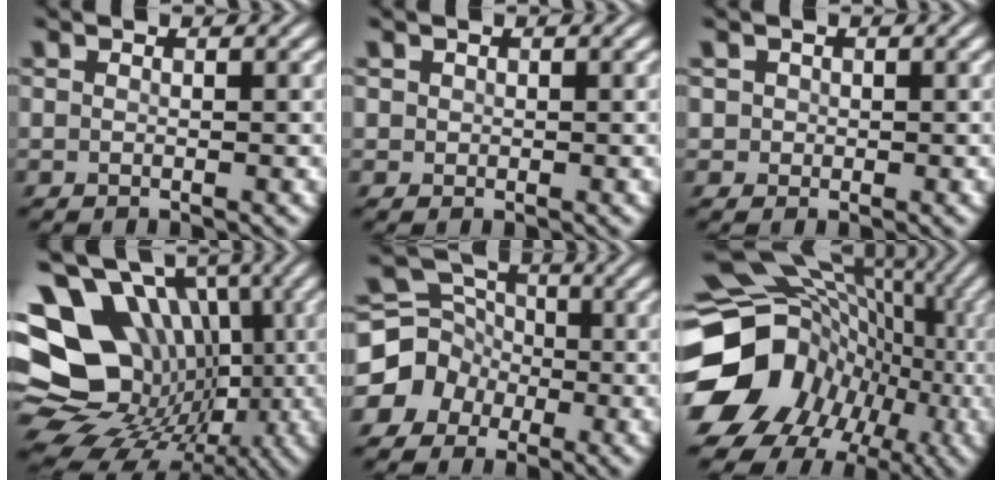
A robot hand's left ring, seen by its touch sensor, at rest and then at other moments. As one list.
[{"total": 0.7, "force": [0.2, 0.7, 0.1], "torque": [0.004, -0.003, 0.005]}, {"total": 1.2, "force": [0.3, 1.1, 0.1], "torque": [0.008, -0.002, 0.007]}, {"total": 19.2, "force": [1.1, 15.7, 11.0], "torque": [-0.202, 0.007, 0.017]}, {"total": 5.7, "force": [-1.8, 5.2, 1.6], "torque": [-0.015, 0.006, -0.056]}, {"total": 17.3, "force": [-3.1, 14.7, 8.6], "torque": [-0.175, -0.013, -0.048]}]